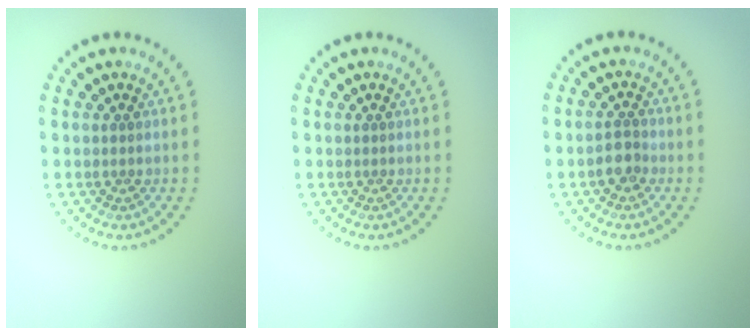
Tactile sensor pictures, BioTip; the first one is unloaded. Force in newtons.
{"total": 0.0}
{"total": 1.8, "press": 1.6, "slide": 0.8}